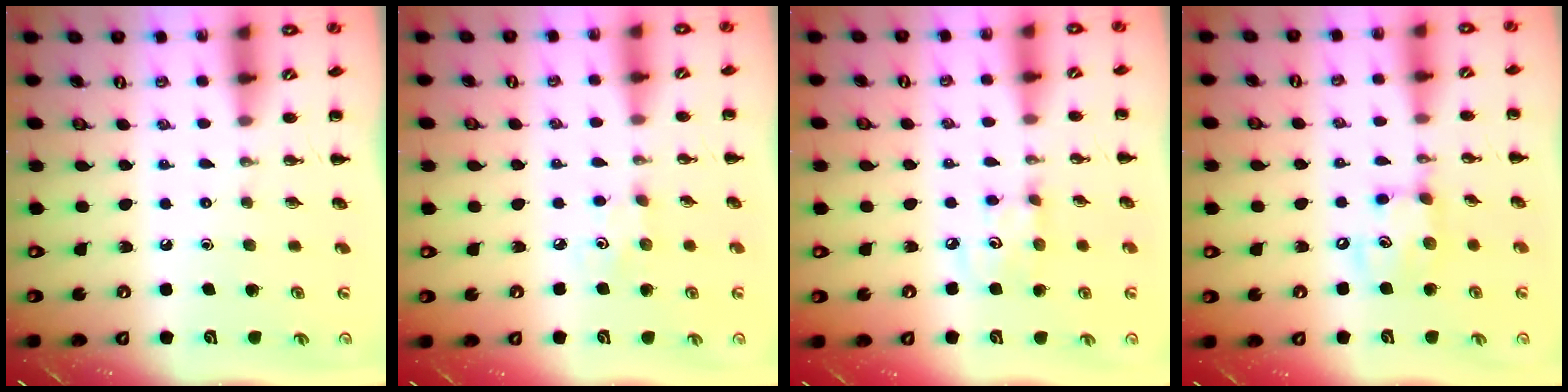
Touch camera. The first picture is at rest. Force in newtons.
{"total": 2.6, "press": 2.5, "slide": 0.8}
{"total": 3.8, "press": 3.7, "slide": 0.7}
{"total": 9.6, "press": 9.4, "slide": 1.6}